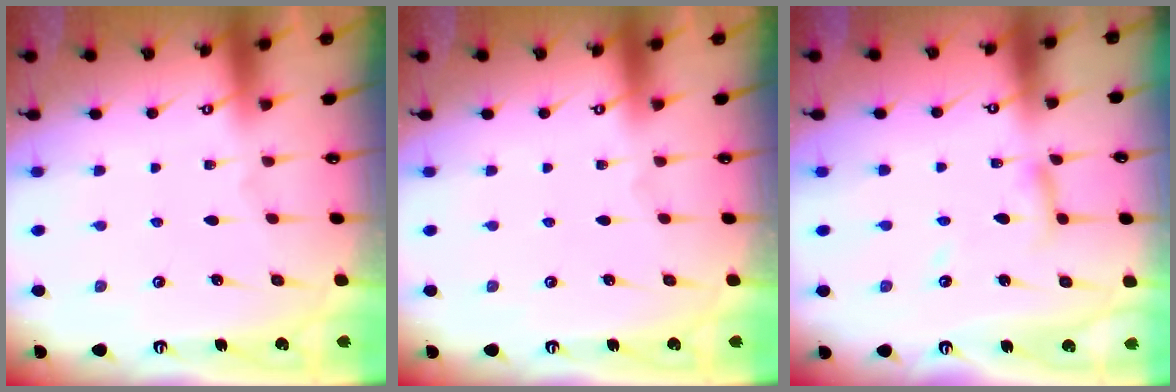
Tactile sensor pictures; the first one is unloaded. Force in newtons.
{"total": 0.0}
{"total": 6.5, "press": 6.4, "slide": 0.5}